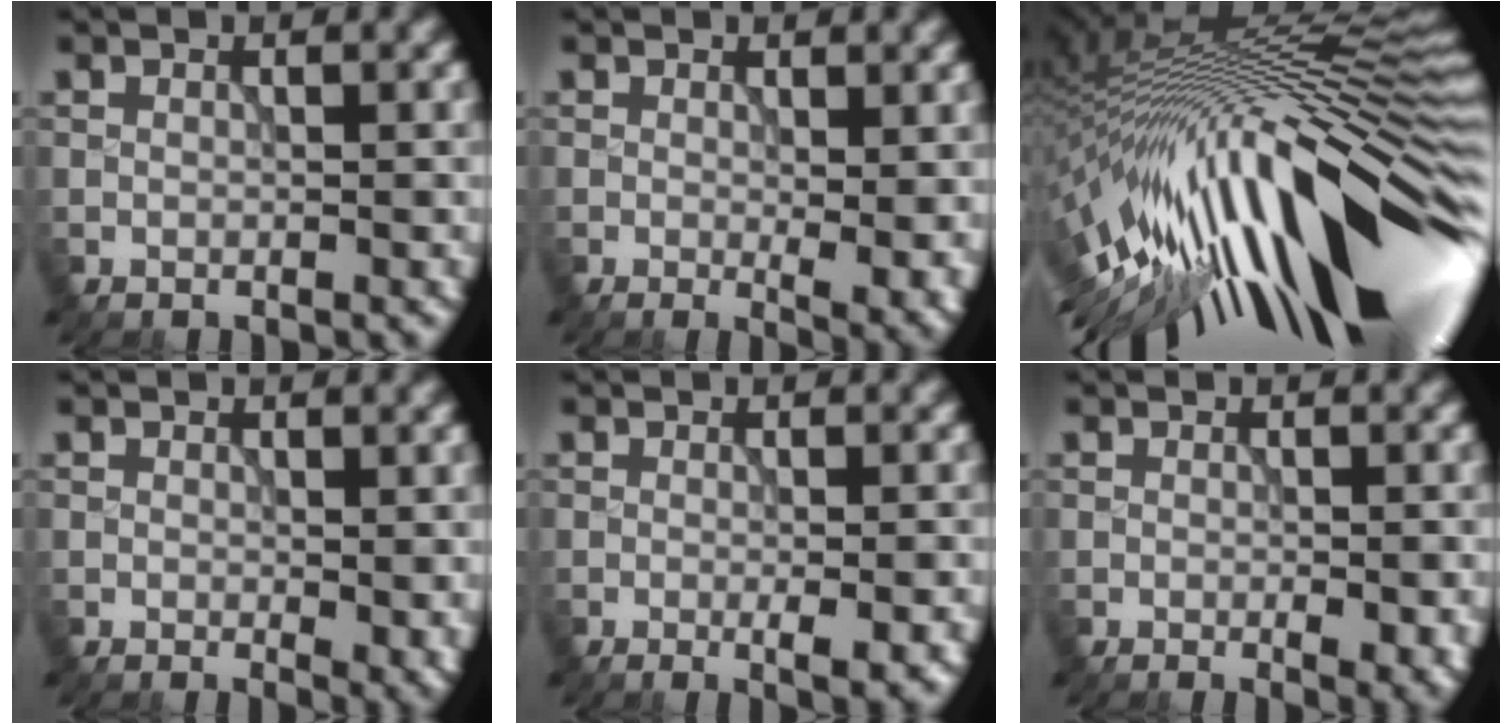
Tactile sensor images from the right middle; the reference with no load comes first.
{"total": 3.4, "force": [0.1, 1.2, 3.2], "torque": [-0.041, -0.011, 0.004]}
{"total": 17.7, "force": [-4.2, 5.9, 16.2], "torque": [-0.242, 0.008, -0.084]}
{"total": 2.0, "force": [0.1, 0.8, 1.9], "torque": [-0.019, -0.007, 0.005]}
{"total": 2.3, "force": [-0.5, 0.4, 2.2], "torque": [-0.031, -0.004, -0.006]}
{"total": 2.3, "force": [-0.6, 0.6, 2.2], "torque": [-0.031, -0.007, -0.004]}